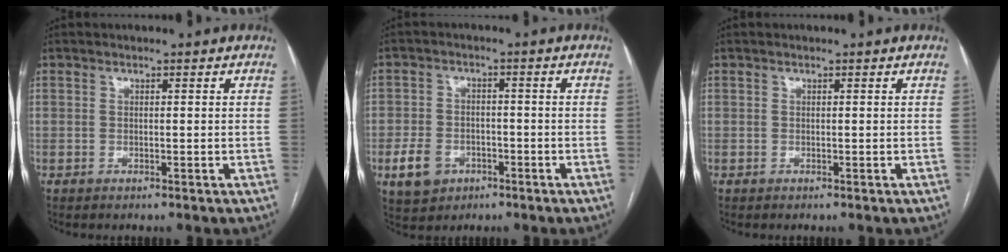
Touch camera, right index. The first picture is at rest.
{"total": 6.2, "force": [-2.6, 4.9, 2.7], "torque": [-0.061, 0.009, -0.033]}
{"total": 0.0}